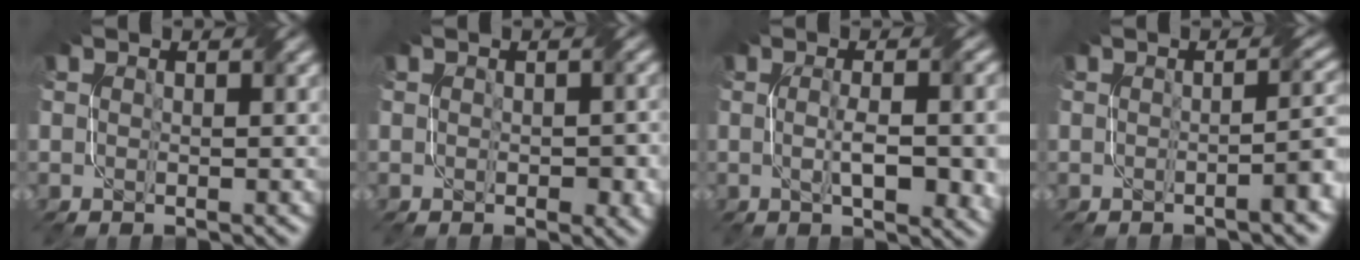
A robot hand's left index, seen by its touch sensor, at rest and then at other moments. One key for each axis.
{"total": 2.0, "fx": -0.3, "fy": 1.0, "fz": 1.7, "tx": -0.026, "ty": -0.004, "tz": -0.001}
{"total": 6.6, "fx": -0.8, "fy": 1.8, "fz": 6.3, "tx": -0.094, "ty": -0.006, "tz": -0.005}
{"total": 3.3, "fx": -1.0, "fy": 0.8, "fz": 3.1, "tx": -0.025, "ty": 0.012, "tz": -0.019}